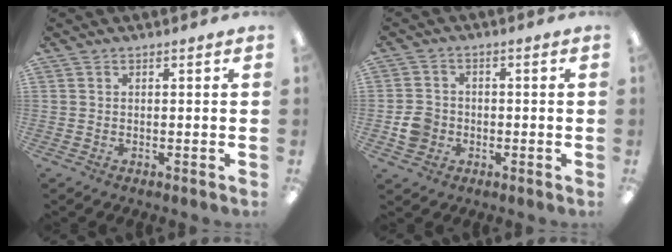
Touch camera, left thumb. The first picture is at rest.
{"total": 5.3, "force": [-1.5, 4.7, 1.9], "torque": [-0.031, 0.008, -0.027]}